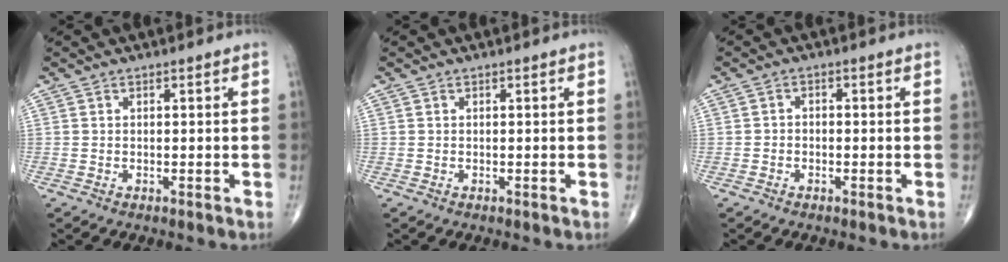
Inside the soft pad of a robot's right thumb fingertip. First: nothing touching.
{"total": 0.0}
{"total": 1.2, "force": [-0.5, 0.9, 0.5], "torque": [-0.002, 0.004, -0.012]}